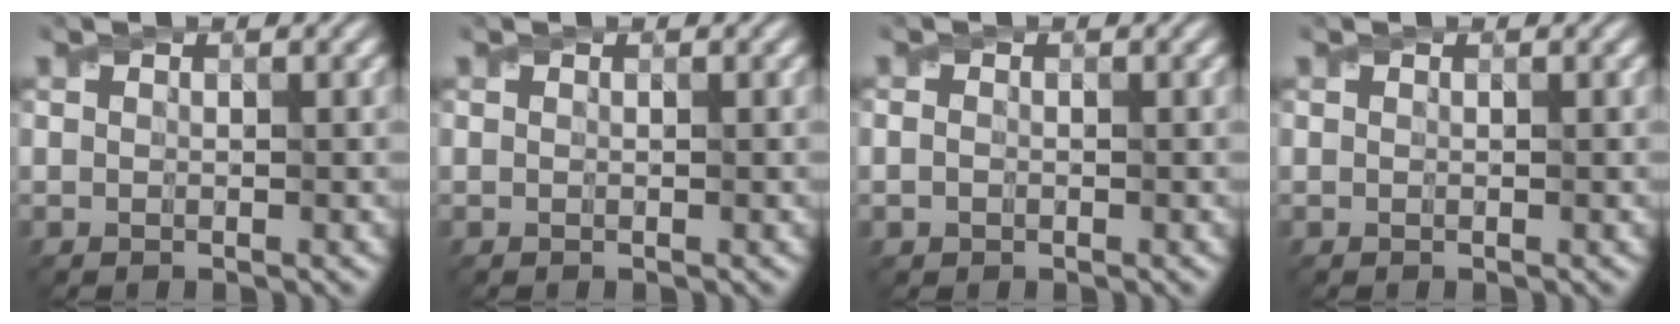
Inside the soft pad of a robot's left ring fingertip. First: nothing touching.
{"total": 0.0}
{"total": 0.7, "force": [-0.2, 0.6, 0.4], "torque": [-0.008, -0.002, -0.005]}
{"total": 0.0}